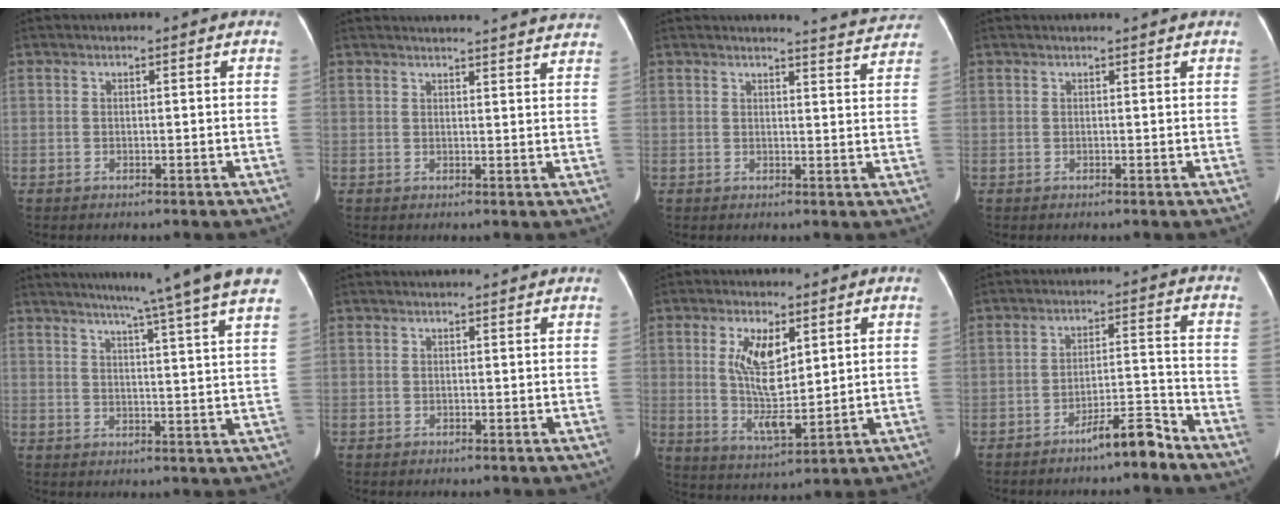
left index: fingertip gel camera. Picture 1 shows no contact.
{"total": 17.9, "force": [17.3, 1.0, 4.4], "torque": [-0.050, -0.020, 0.193]}
{"total": 5.9, "force": [5.9, 0.0, 0.1], "torque": [-0.009, -0.019, 0.053]}
{"total": 2.0, "force": [1.9, -0.4, 0.6], "torque": [-0.008, 0.008, 0.024]}
{"total": 15.1, "force": [12.6, -2.1, 8.0], "torque": [-0.115, -0.027, 0.143]}
{"total": 2.3, "force": [2.3, 0.4, 0.4], "torque": [-0.009, 0.021, 0.027]}
{"total": 8.7, "force": [2.3, 3.1, 7.8], "torque": [-0.152, -0.003, 0.049]}
{"total": 5.7, "force": [-4.8, 0.2, 3.0], "torque": [-0.046, -0.002, -0.085]}